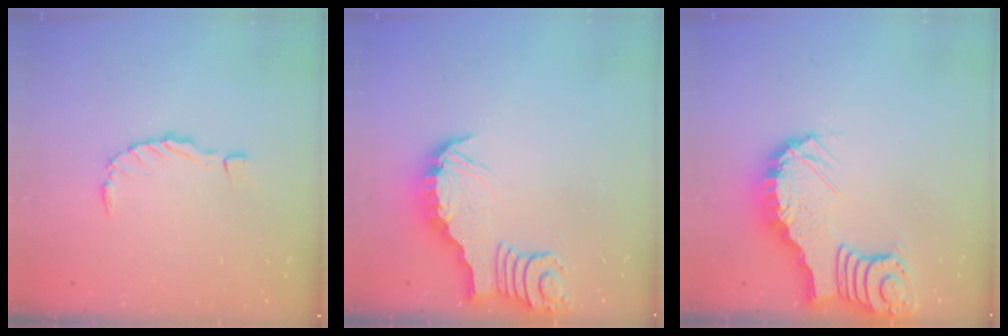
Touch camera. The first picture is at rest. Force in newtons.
{"total": 3.7, "press": 3.7, "slide": 0.1}
{"total": 5.7, "press": 5.6, "slide": 0.6}